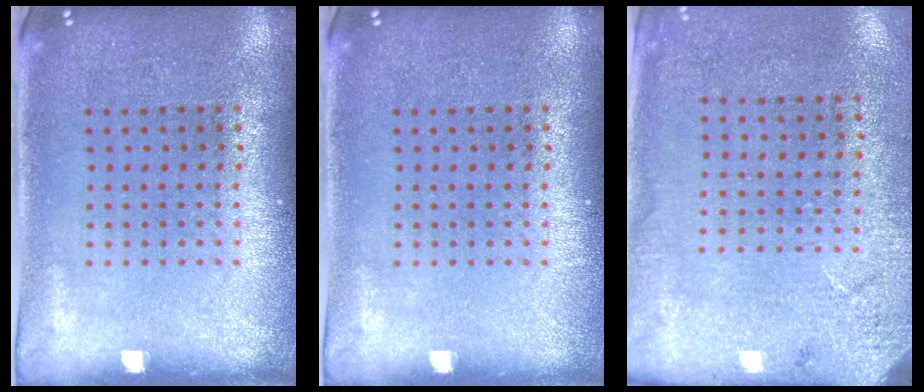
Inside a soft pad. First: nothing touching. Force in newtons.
{"total": 0.0}
{"total": 2.7, "press": 2.3, "slide": 1.3}